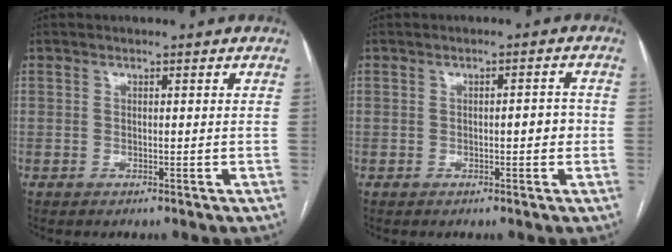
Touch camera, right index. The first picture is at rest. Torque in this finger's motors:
{"motor_torque": [0.47, 0.24, 0.32, 0.04]}